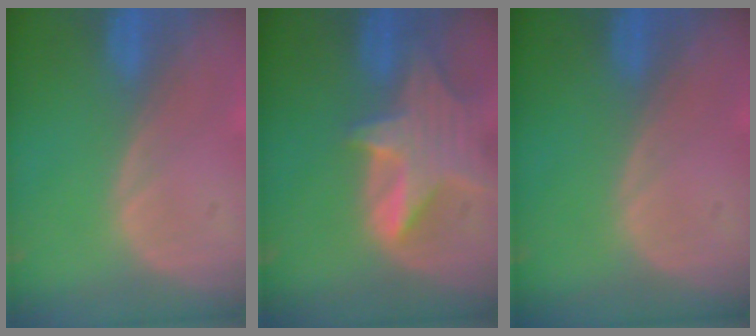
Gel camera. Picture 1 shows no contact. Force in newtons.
{"total": 8.1, "press": 7.4, "slide": 3.3}
{"total": 0.0}